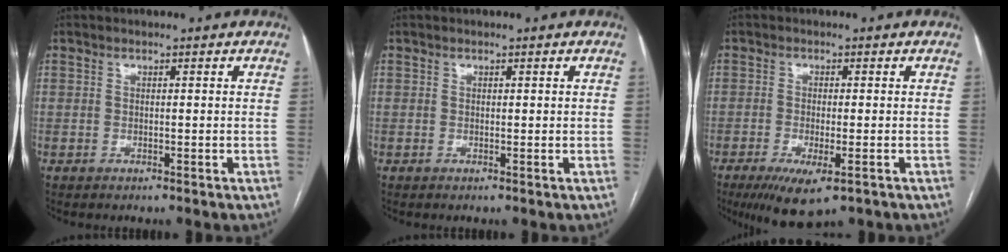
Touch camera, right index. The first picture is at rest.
{"total": 0.0}
{"total": 7.4, "force": [-4.3, 1.9, 5.8], "torque": [-0.096, -0.020, -0.067]}